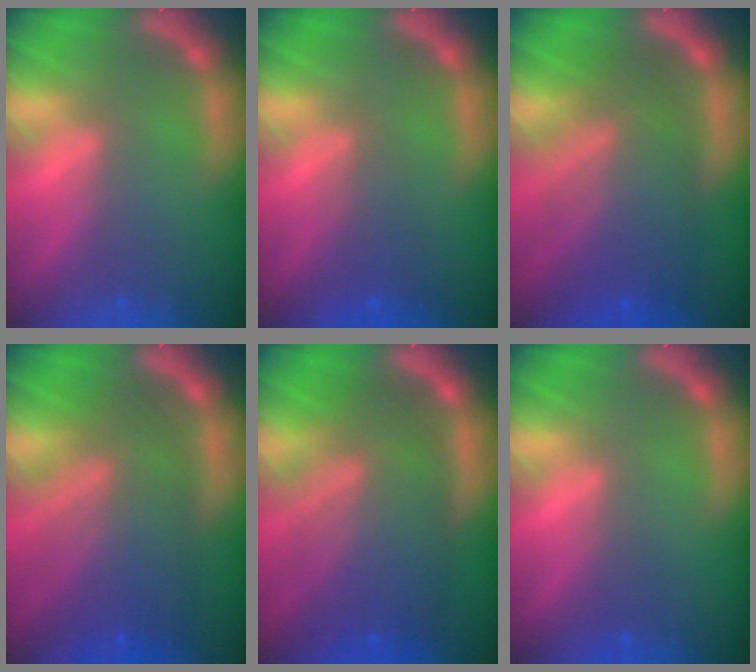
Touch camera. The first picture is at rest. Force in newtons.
{"total": 2.5}
{"total": 9.0}
{"total": 9.1}
{"total": 10.1}
{"total": 0.9}